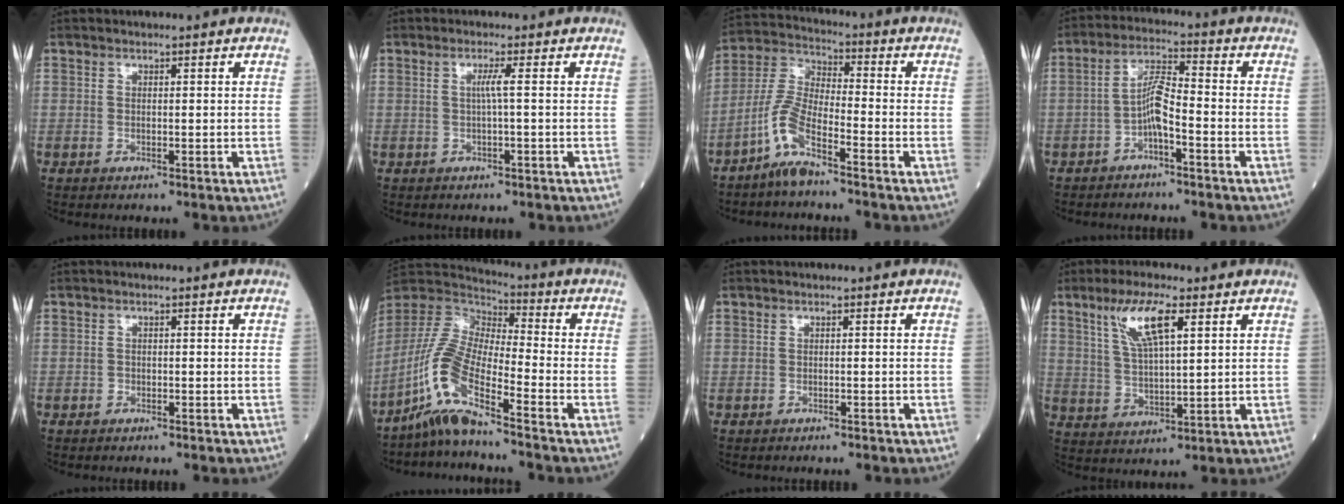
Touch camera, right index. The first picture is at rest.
{"total": 1.6, "force": [0.1, -0.6, 1.5], "torque": [-0.030, 0.002, 0.001]}
{"total": 7.8, "force": [-5.2, 1.4, 5.7], "torque": [-0.137, -0.004, -0.110]}
{"total": 5.1, "force": [-2.0, 0.8, 4.6], "torque": [-0.093, 0.014, -0.037]}
{"total": 0.7, "force": [-0.6, 0.3, 0.2], "torque": [-0.007, 0.001, -0.008]}
{"total": 10.3, "force": [-6.9, 0.6, 7.6], "torque": [-0.178, -0.009, -0.144]}
{"total": 1.2, "force": [-1.1, 0.2, 0.5], "torque": [-0.012, -0.002, -0.009]}
{"total": 8.5, "force": [4.3, 1.5, 7.2], "torque": [-0.149, 0.007, 0.087]}